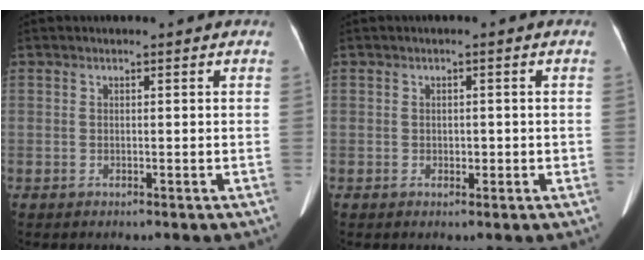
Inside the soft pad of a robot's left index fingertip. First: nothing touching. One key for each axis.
{"total": 1.0, "fx": -0.2, "fy": 0.9, "fz": 0.5, "tx": -0.008, "ty": 0.002, "tz": -0.003}